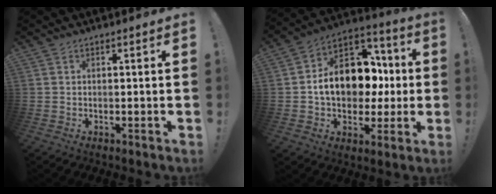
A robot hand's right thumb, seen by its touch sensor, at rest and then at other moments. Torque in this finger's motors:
{"motor_torque": [2.37, 2.64, 0.96, -0.67, 0.07]}